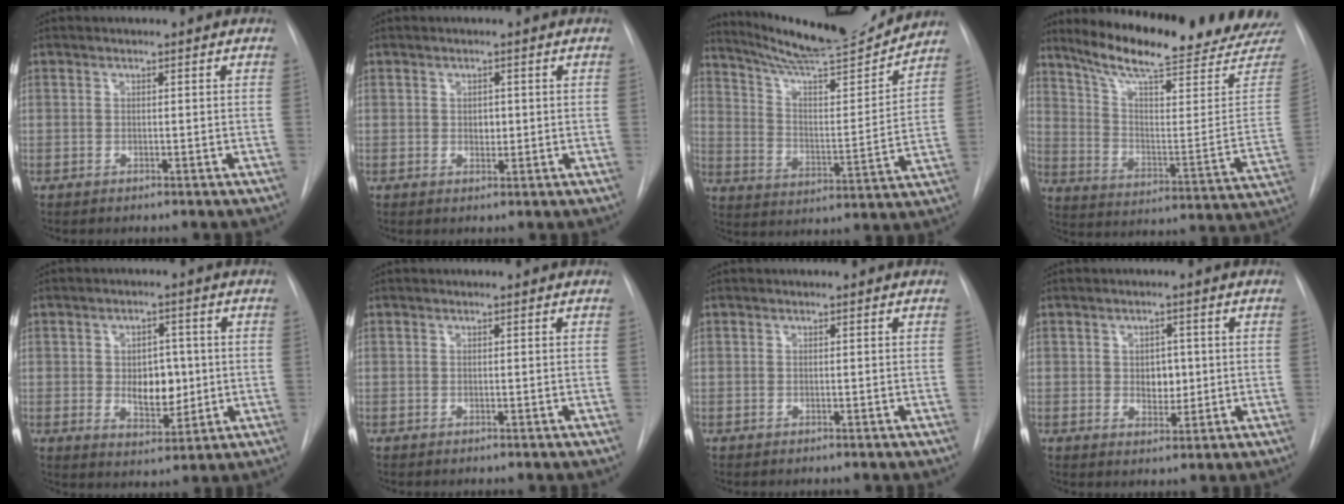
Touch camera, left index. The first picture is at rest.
{"total": 1.4, "force": [-0.6, 1.0, 0.8], "torque": [-0.010, -0.006, -0.006]}
{"total": 17.9, "force": [16.8, 1.0, 5.9], "torque": [-0.103, -0.034, 0.255]}
{"total": 24.6, "force": [22.2, 1.6, 10.5], "torque": [-0.162, -0.099, 0.300]}
{"total": 6.6, "force": [-0.6, 4.0, 5.2], "torque": [-0.073, -0.003, 0.002]}
{"total": 0.0}
{"total": 0.0}
{"total": 3.3, "force": [-0.4, 2.4, 2.2], "torque": [-0.025, -0.005, -0.002]}